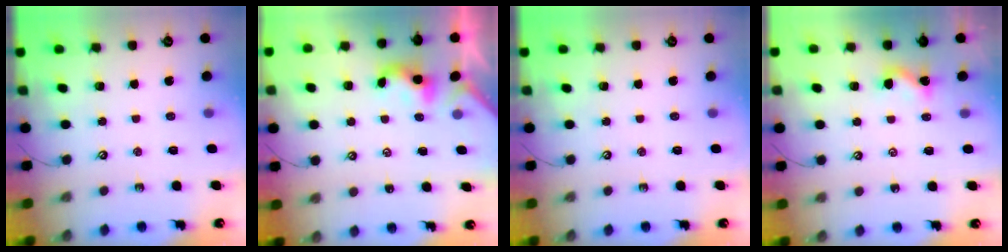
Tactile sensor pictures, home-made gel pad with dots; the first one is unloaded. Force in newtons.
{"total": 2.2, "press": 2.2, "slide": 0.2}
{"total": 0.0}
{"total": 2.7, "press": 2.7, "slide": 0.3}